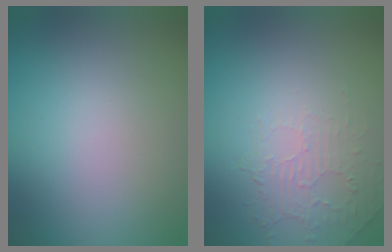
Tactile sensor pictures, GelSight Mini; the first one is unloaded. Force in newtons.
{"total": 2.0, "press": 0.8, "slide": 1.8}